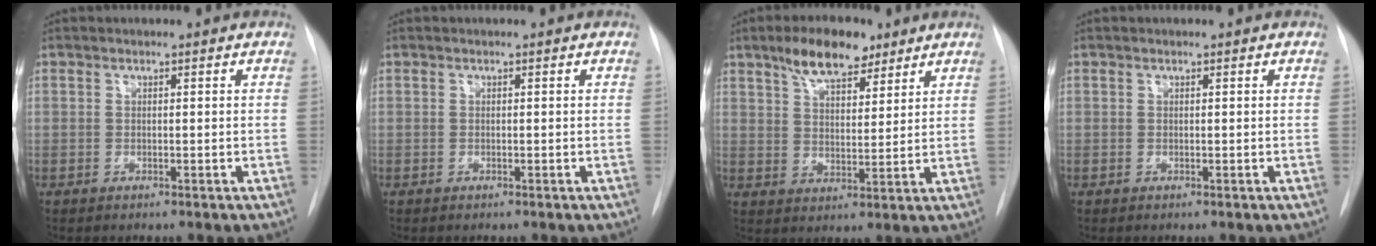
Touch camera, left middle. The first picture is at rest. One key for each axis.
{"total": 0.0}
{"total": 9.1, "fx": 6.3, "fy": 3.5, "fz": 5.5, "tx": -0.096, "ty": 0.009, "tz": 0.111}
{"total": 0.0}